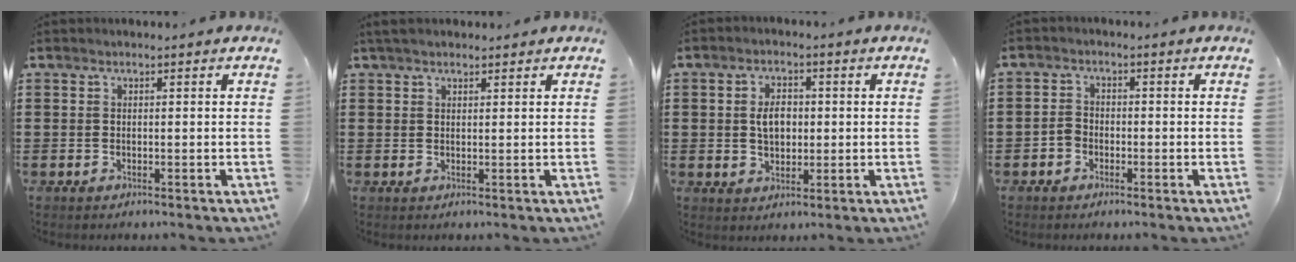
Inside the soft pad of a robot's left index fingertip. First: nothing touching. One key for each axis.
{"total": 1.8, "fx": 1.4, "fy": 0.7, "fz": 0.8, "tx": -0.019, "ty": 0.006, "tz": 0.026}
{"total": 4.2, "fx": 0.3, "fy": 2.7, "fz": 3.2, "tx": -0.060, "ty": 0.008, "tz": 0.000}
{"total": 2.1, "fx": -1.0, "fy": 1.6, "fz": 0.8, "tx": -0.018, "ty": 0.005, "tz": -0.022}